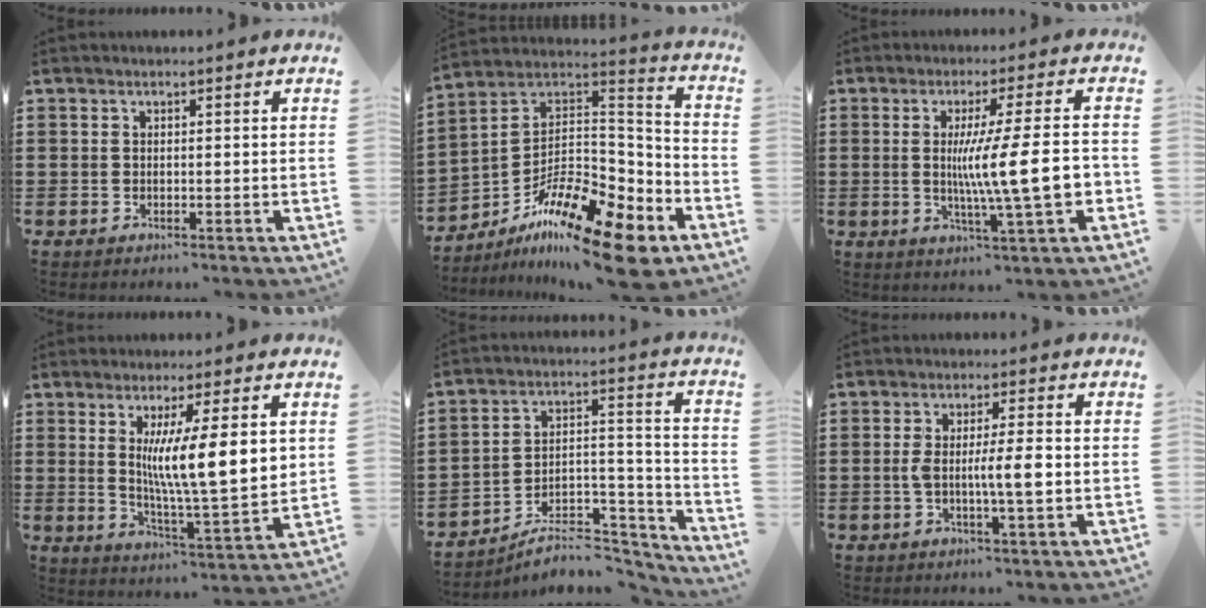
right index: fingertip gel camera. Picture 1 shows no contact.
{"total": 16.3, "force": [-11.3, 4.5, 10.8], "torque": [-0.196, 0.032, -0.203]}
{"total": 11.3, "force": [-1.0, 0.7, 11.2], "torque": [-0.192, -0.013, -0.020]}
{"total": 11.0, "force": [3.1, 1.5, 10.4], "torque": [-0.185, -0.014, 0.048]}
{"total": 7.2, "force": [-6.1, 2.8, 2.5], "torque": [-0.032, 0.014, -0.114]}
{"total": 5.6, "force": [-0.6, 0.6, 5.5], "torque": [-0.113, -0.006, -0.021]}